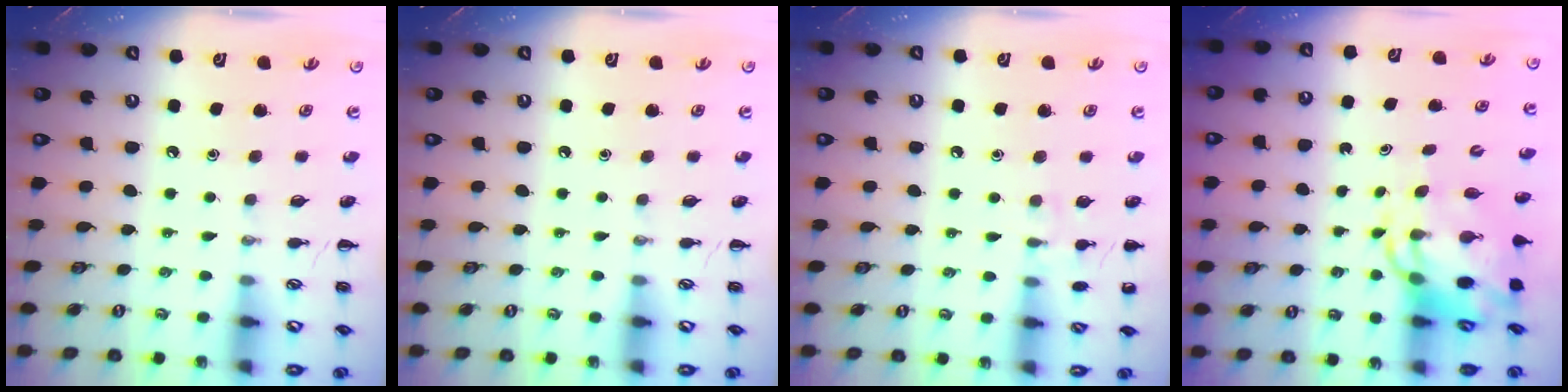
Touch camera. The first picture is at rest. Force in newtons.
{"total": 0.0}
{"total": 6.8, "press": 6.5, "slide": 2.0}
{"total": 8.1, "press": 7.7, "slide": 2.3}